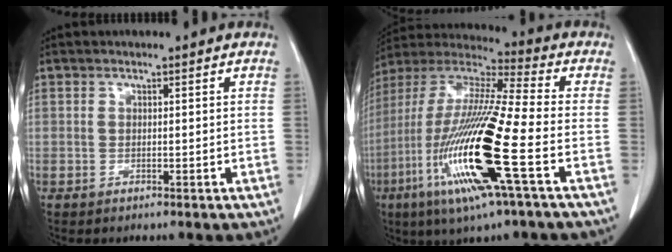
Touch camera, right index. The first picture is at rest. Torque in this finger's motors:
{"motor_torque": [2.14, 0.00, 1.05, 0.21]}